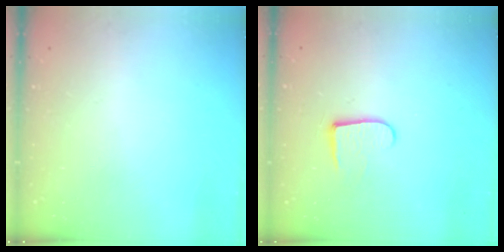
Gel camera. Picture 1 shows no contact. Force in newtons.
{"total": 6.9, "press": 6.9, "slide": 0.7}